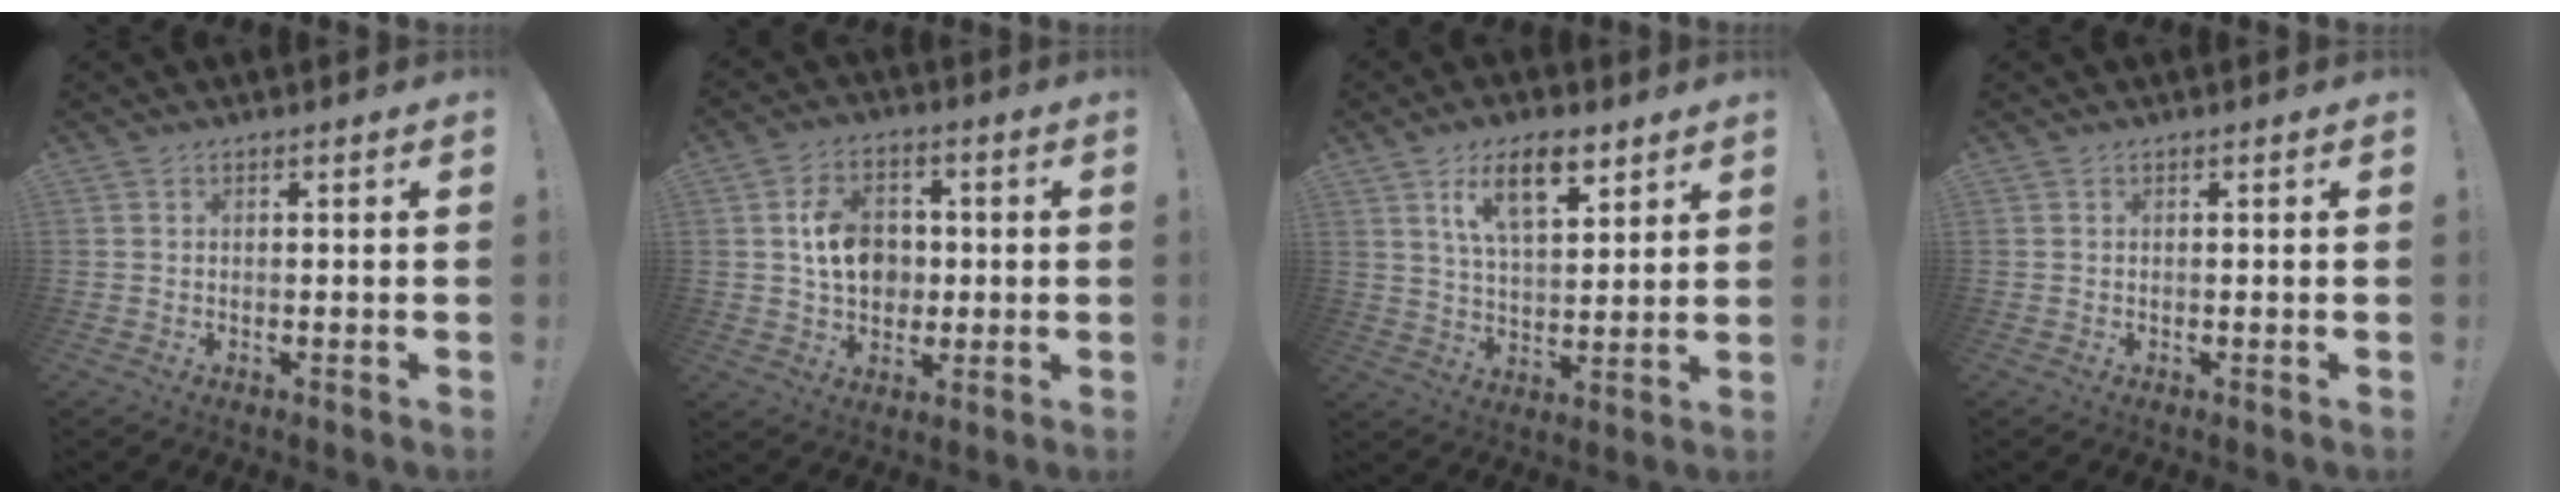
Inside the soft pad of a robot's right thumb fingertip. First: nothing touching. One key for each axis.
{"total": 11.8, "fx": 1.0, "fy": 9.3, "fz": 7.2, "tx": -0.112, "ty": 0.014, "tz": 0.025}
{"total": 12.1, "fx": 6.9, "fy": 4.9, "fz": 8.7, "tx": -0.148, "ty": -0.017, "tz": 0.121}
{"total": 0.0}